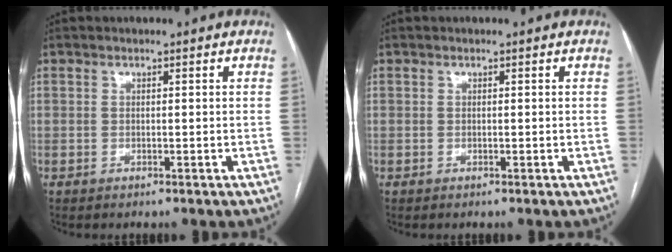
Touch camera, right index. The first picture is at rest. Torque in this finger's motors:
{"motor_torque": [0.00, 0.00, 0.00, 0.00]}